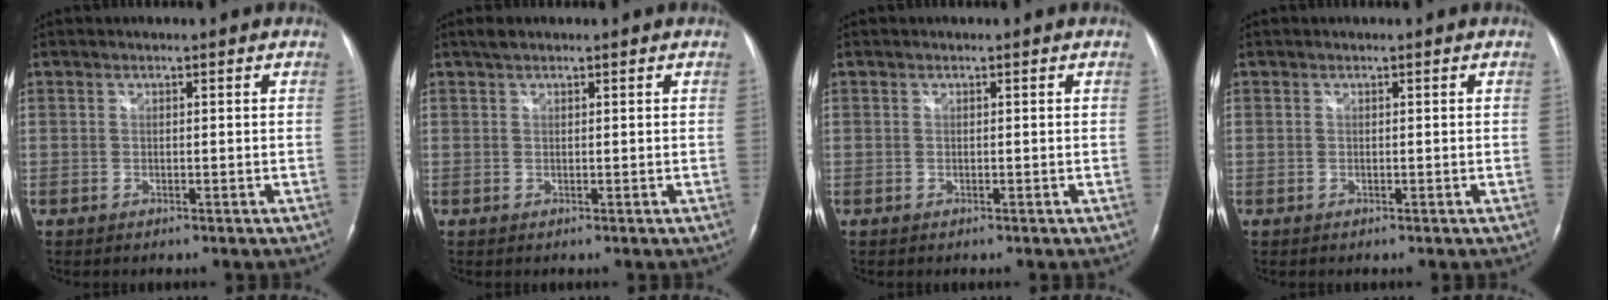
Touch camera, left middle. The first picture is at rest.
{"total": 1.2, "force": [1.0, 0.4, 0.6], "torque": [-0.015, 0.013, 0.019]}
{"total": 0.0}
{"total": 0.0}